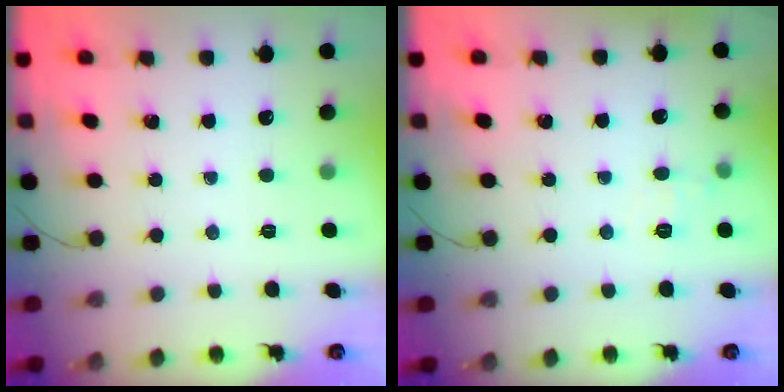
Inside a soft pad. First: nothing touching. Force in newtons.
{"total": 6.3, "press": 6.1, "slide": 1.3}